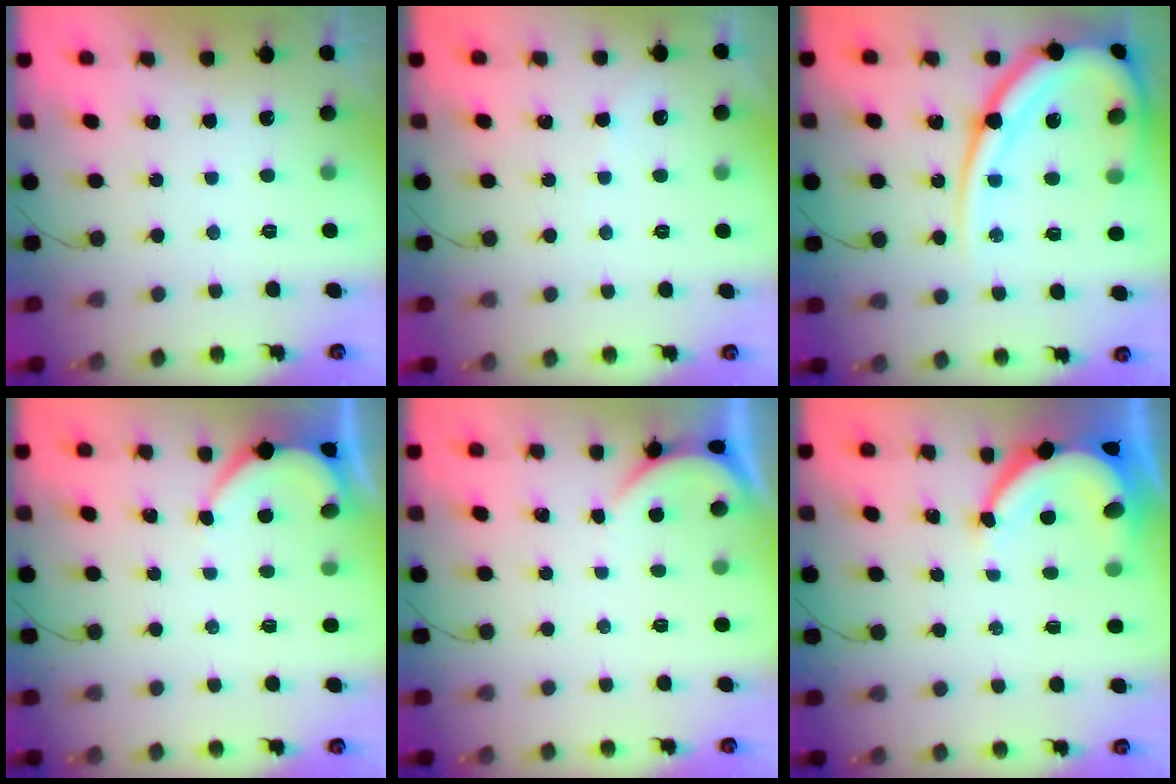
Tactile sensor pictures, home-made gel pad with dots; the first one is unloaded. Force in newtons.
{"total": 1.3, "press": 1.3, "slide": 0.2}
{"total": 20.2, "press": 20.1, "slide": 2.3}
{"total": 2.6, "press": 2.6, "slide": 0.4}
{"total": 1.6, "press": 1.6, "slide": 0.2}
{"total": 6.9, "press": 6.8, "slide": 1.1}